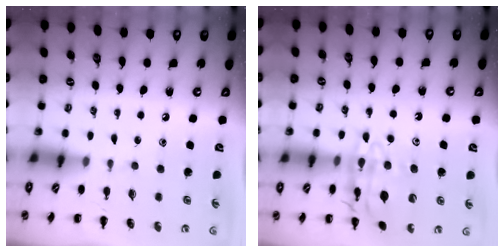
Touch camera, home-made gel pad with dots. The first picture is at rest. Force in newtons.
{"total": 15.6, "press": 15.5, "slide": 2.2}